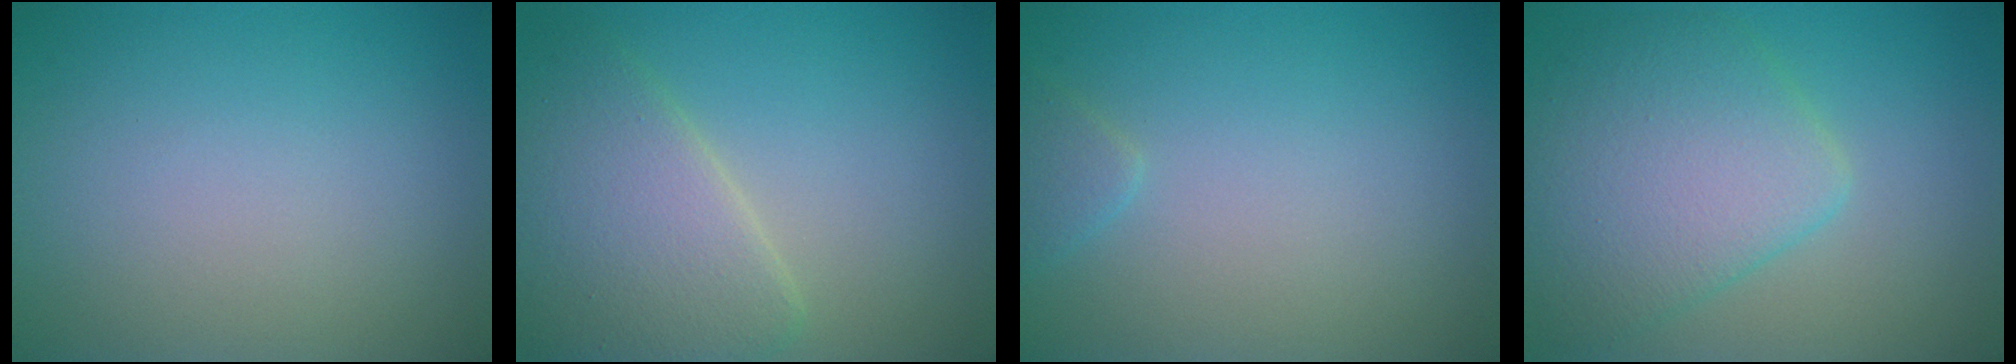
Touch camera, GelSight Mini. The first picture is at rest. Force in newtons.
{"total": 6.0, "press": 6.0, "slide": 0.2}
{"total": 1.1, "press": 1.1, "slide": 0.1}
{"total": 6.5, "press": 6.5, "slide": 0.2}